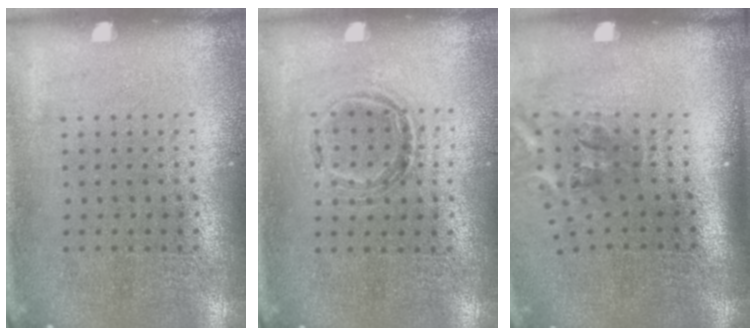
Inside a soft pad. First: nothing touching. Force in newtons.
{"total": 1.1, "press": 1.0, "slide": 0.4}
{"total": 2.3, "press": 1.4, "slide": 1.8}